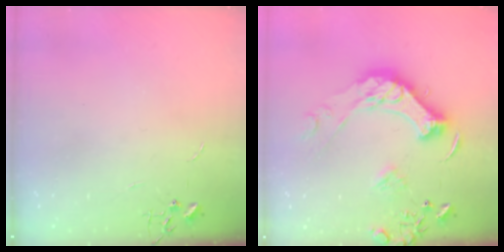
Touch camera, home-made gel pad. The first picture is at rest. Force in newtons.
{"total": 18.7, "press": 18.5, "slide": 2.6}